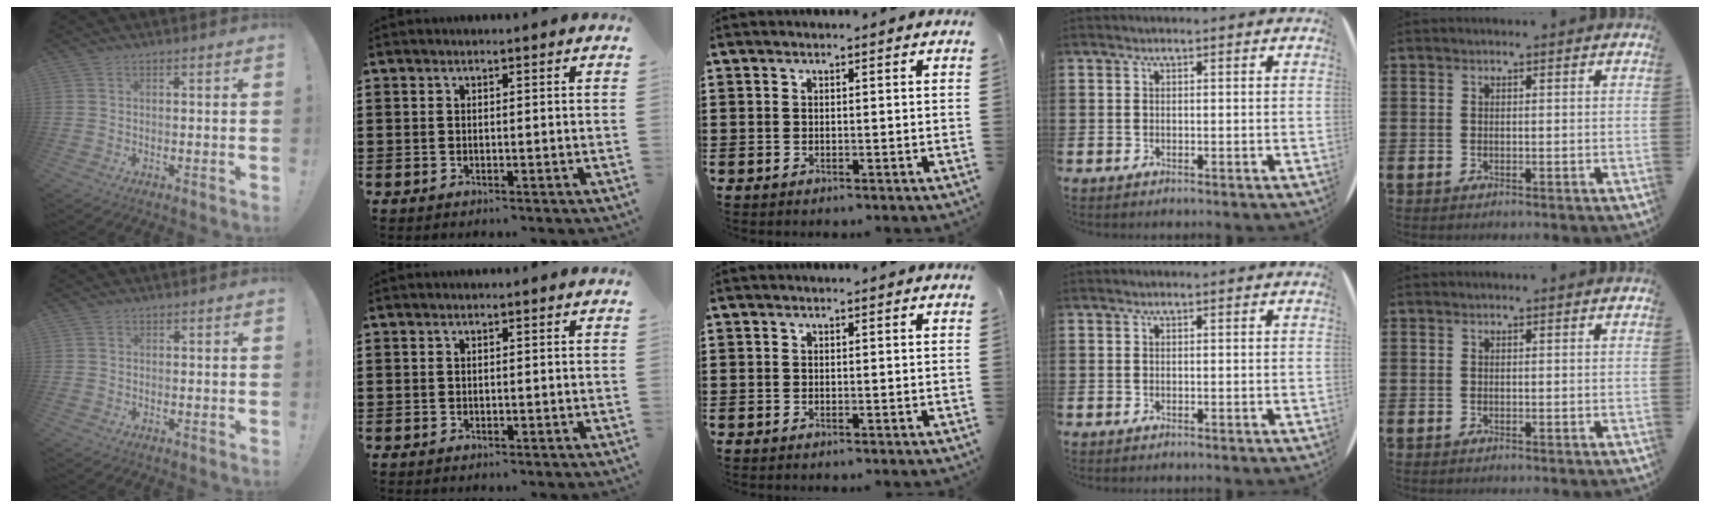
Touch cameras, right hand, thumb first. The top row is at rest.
{"thumb": {"total": 0.6, "force": [-0.2, 0.5, 0.0], "torque": [-0.001, 0.002, -0.003]}}